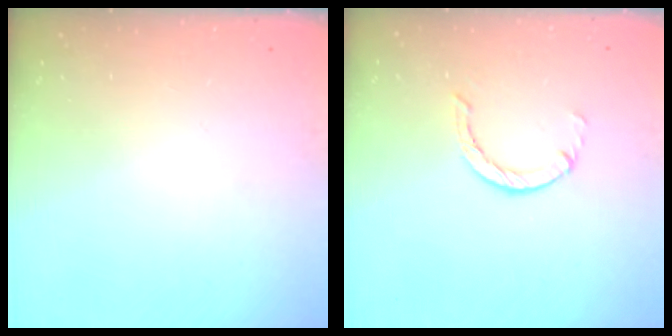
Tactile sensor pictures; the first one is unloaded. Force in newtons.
{"total": 1.2, "press": 1.2, "slide": 0.2}